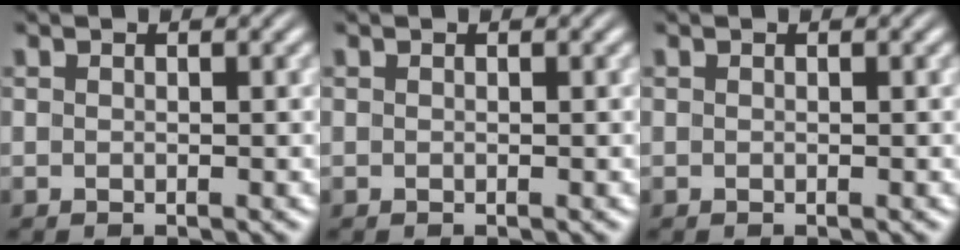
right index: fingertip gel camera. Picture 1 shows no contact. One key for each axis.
{"total": 0.0}
{"total": 0.0}